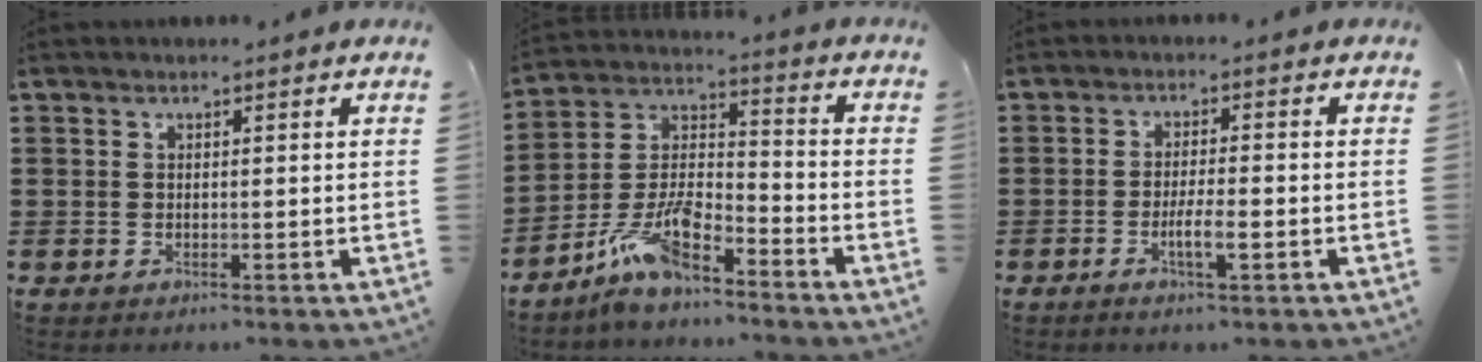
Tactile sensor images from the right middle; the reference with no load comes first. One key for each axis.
{"total": 9.7, "fx": -7.7, "fy": 2.4, "fz": 5.3, "tx": -0.117, "ty": 0.005, "tz": -0.151}
{"total": 3.9, "fx": -1.6, "fy": 0.7, "fz": 3.4, "tx": -0.057, "ty": 0.003, "tz": -0.028}